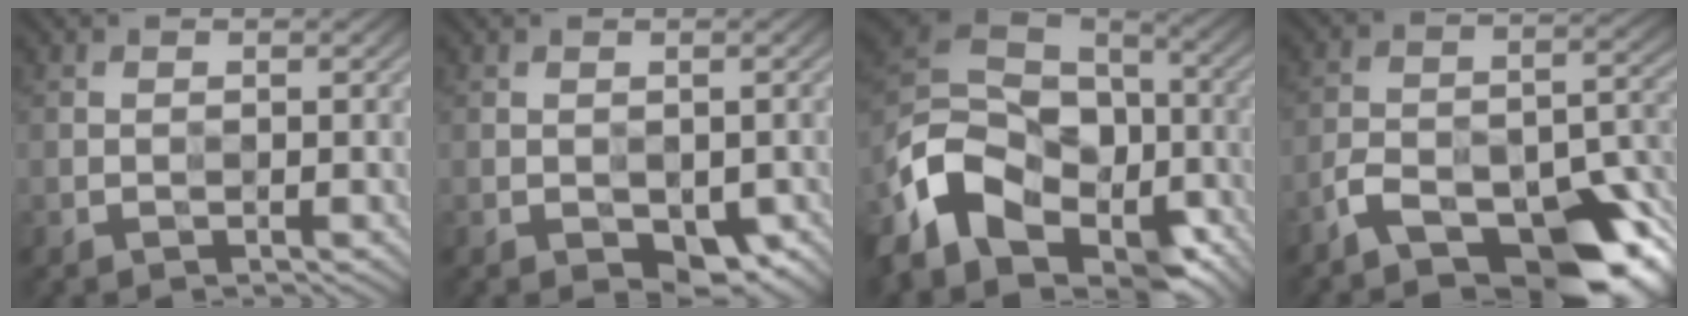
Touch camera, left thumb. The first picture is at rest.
{"total": 4.8, "force": [-2.3, 2.8, 3.2], "torque": [-0.041, -0.012, -0.030]}
{"total": 16.5, "force": [-8.7, 11.0, 8.8], "torque": [-0.251, -0.034, -0.145]}
{"total": 12.6, "force": [-8.7, 5.4, 7.3], "torque": [-0.124, -0.003, -0.152]}